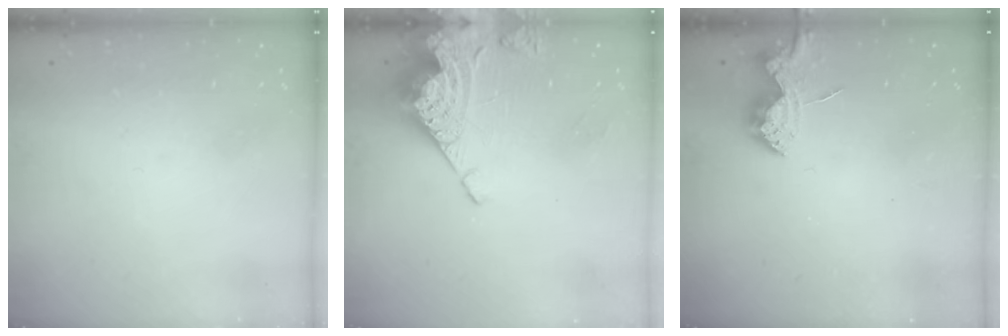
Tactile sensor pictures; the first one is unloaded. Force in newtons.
{"total": 13.0, "press": 12.9, "slide": 1.4}
{"total": 8.6, "press": 8.6, "slide": 1.0}